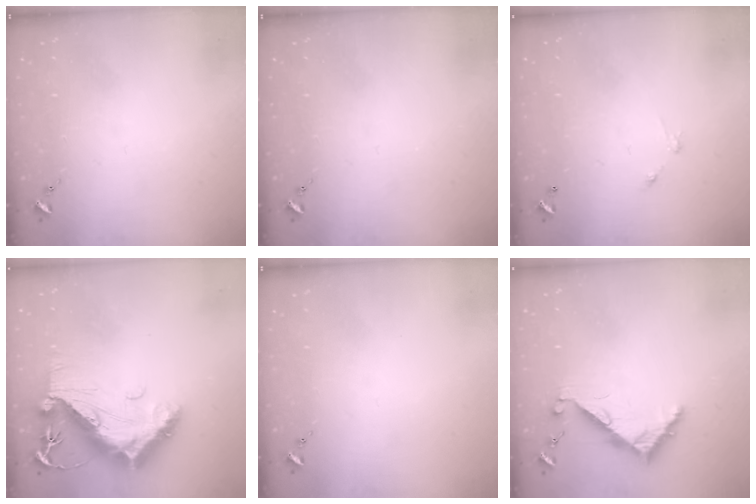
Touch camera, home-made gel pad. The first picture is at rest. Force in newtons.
{"total": 0.0}
{"total": 4.5, "press": 4.5, "slide": 0.3}
{"total": 19.4, "press": 19.3, "slide": 1.7}
{"total": 0.0}
{"total": 6.3, "press": 6.3, "slide": 0.5}